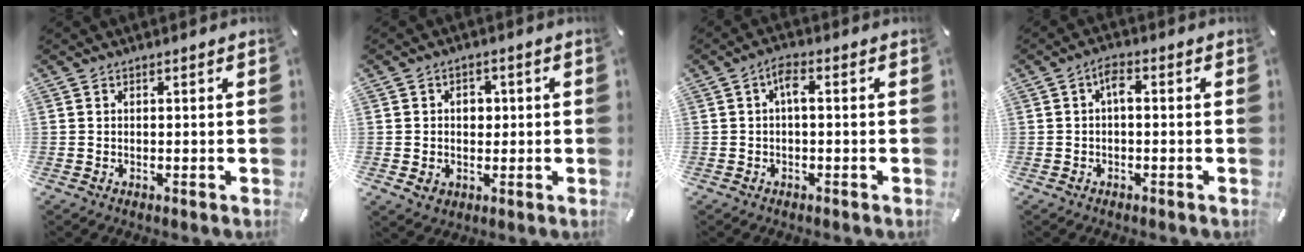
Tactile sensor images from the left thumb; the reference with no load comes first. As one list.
[{"total": 5.6, "force": [0.3, 5.2, 2.1], "torque": [-0.019, 0.002, 0.001]}, {"total": 3.5, "force": [-0.1, 1.5, 3.1], "torque": [-0.062, 0.013, -0.005]}, {"total": 3.2, "force": [-0.4, 1.5, 2.8], "torque": [-0.062, 0.012, -0.011]}]